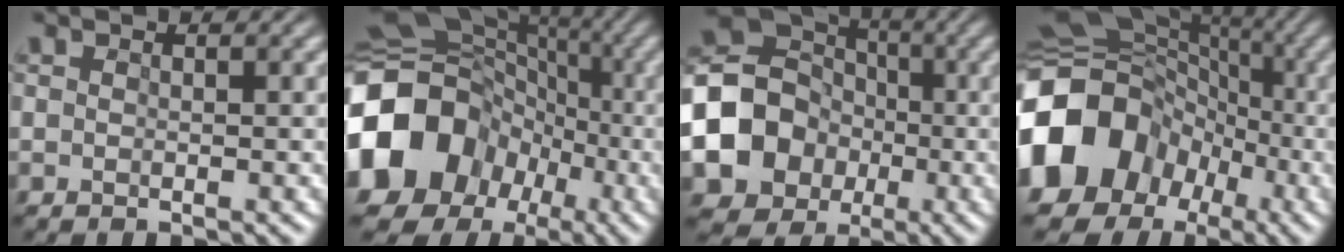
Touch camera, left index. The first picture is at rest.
{"total": 13.9, "force": [-3.4, 11.7, 6.8], "torque": [-0.164, 0.001, -0.066]}
{"total": 12.1, "force": [-2.4, 10.5, 5.6], "torque": [-0.118, -0.019, -0.057]}
{"total": 14.4, "force": [-4.0, 11.8, 7.2], "torque": [-0.170, -0.005, -0.074]}